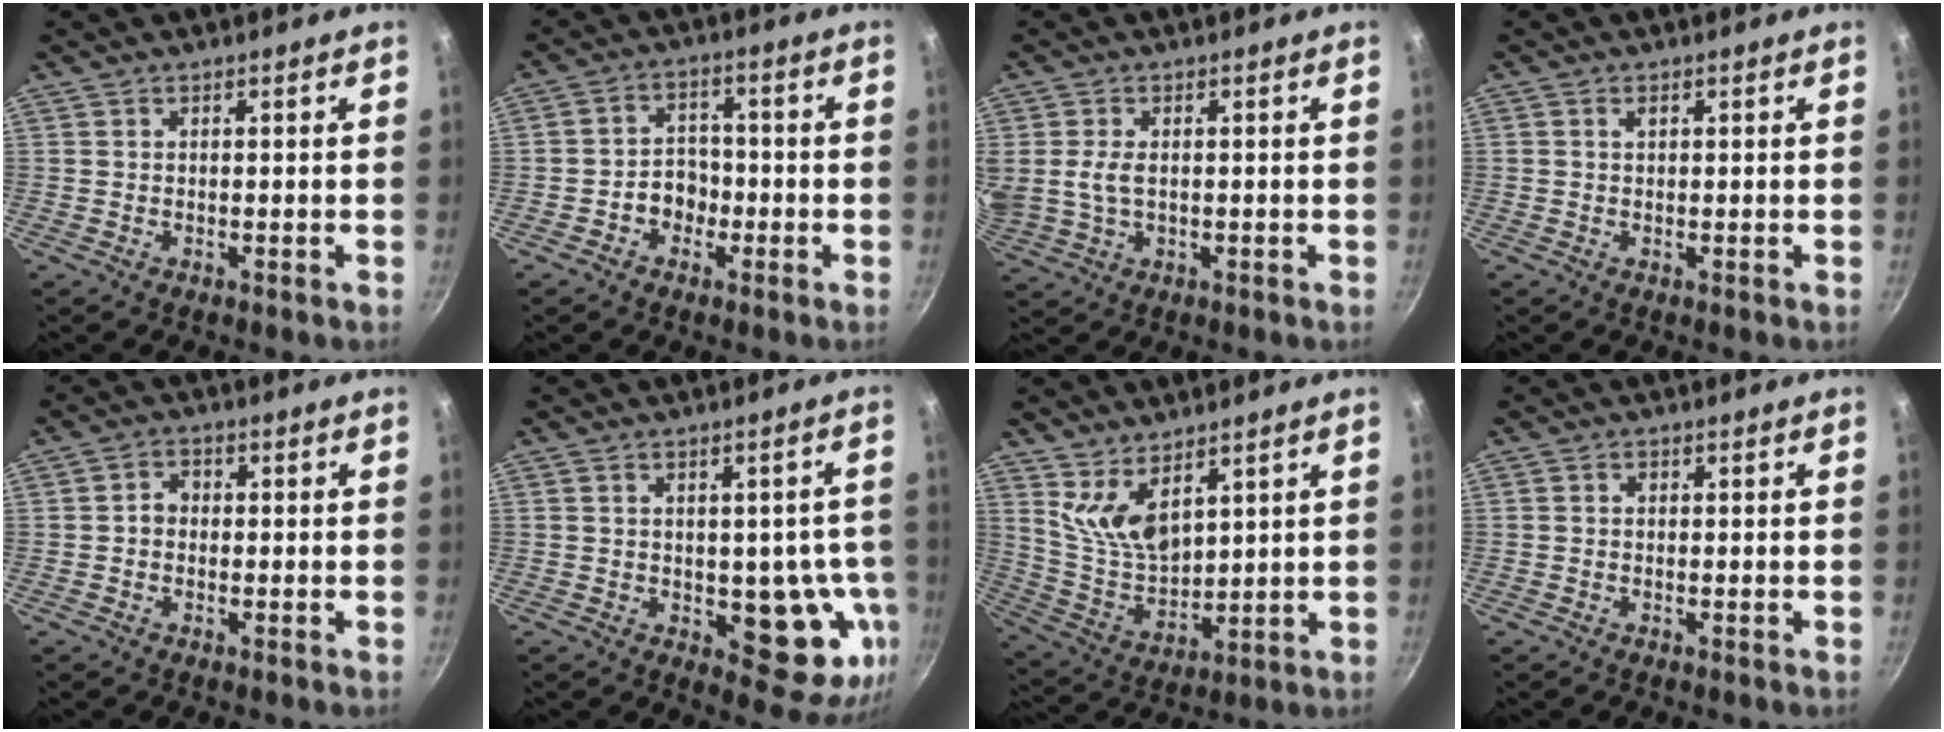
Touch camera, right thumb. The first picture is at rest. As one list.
[{"total": 5.5, "force": [-2.0, 4.4, 2.6], "torque": [-0.009, 0.028, -0.038]}, {"total": 5.2, "force": [0.6, 3.1, 4.1], "torque": [-0.079, -0.004, 0.014]}, {"total": 0.9, "force": [0.3, 0.6, 0.6], "torque": [-0.009, 0.002, 0.005]}, {"total": 2.7, "force": [-0.1, 2.3, 1.5], "torque": [-0.011, 0.011, -0.005]}, {"total": 13.0, "force": [-2.3, 7.1, 10.6], "torque": [-0.066, -0.003, -0.021]}, {"total": 9.2, "force": [5.5, 4.4, 6.0], "torque": [-0.098, -0.056, 0.122]}, {"total": 0.7, "force": [0.0, 0.6, 0.3], "torque": [-0.004, 0.004, -0.001]}]